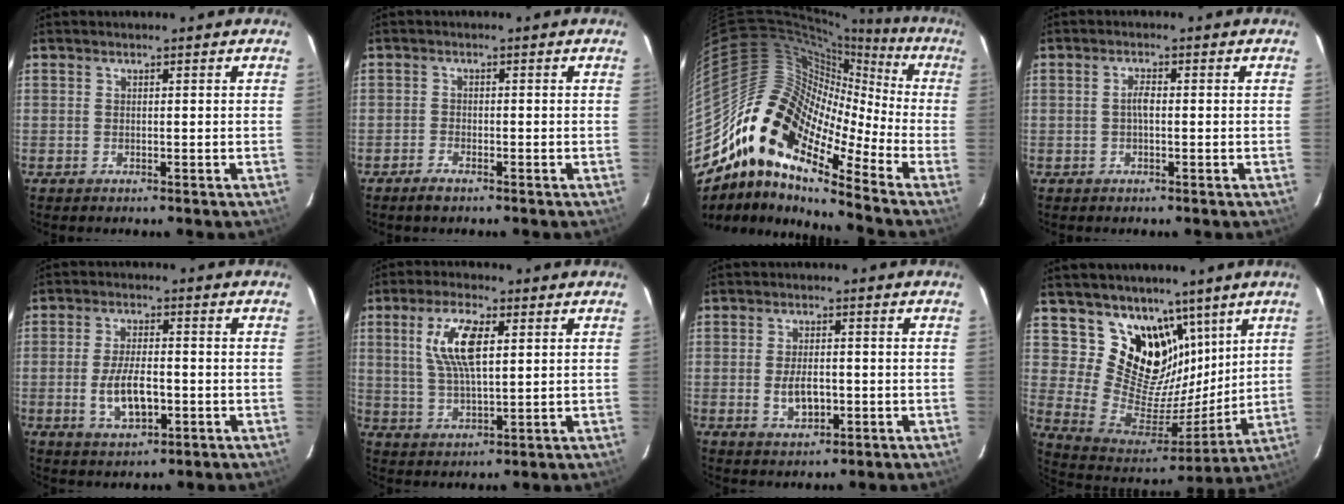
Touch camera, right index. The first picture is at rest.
{"total": 2.2, "force": [-1.8, 0.9, 1.0], "torque": [-0.031, 0.000, -0.036]}
{"total": 14.3, "force": [-8.7, 6.5, 9.4], "torque": [-0.129, 0.012, -0.189]}
{"total": 1.8, "force": [-0.2, 0.7, 1.7], "torque": [-0.034, 0.006, -0.006]}
{"total": 7.9, "force": [-2.0, 3.4, 6.8], "torque": [-0.136, -0.007, -0.029]}
{"total": 9.1, "force": [2.2, 2.8, 8.4], "torque": [-0.167, 0.008, 0.044]}
{"total": 5.2, "force": [-1.1, 2.8, 4.3], "torque": [-0.084, -0.005, -0.013]}
{"total": 17.1, "force": [10.3, 12.0, 6.7], "torque": [-0.130, -0.023, 0.201]}